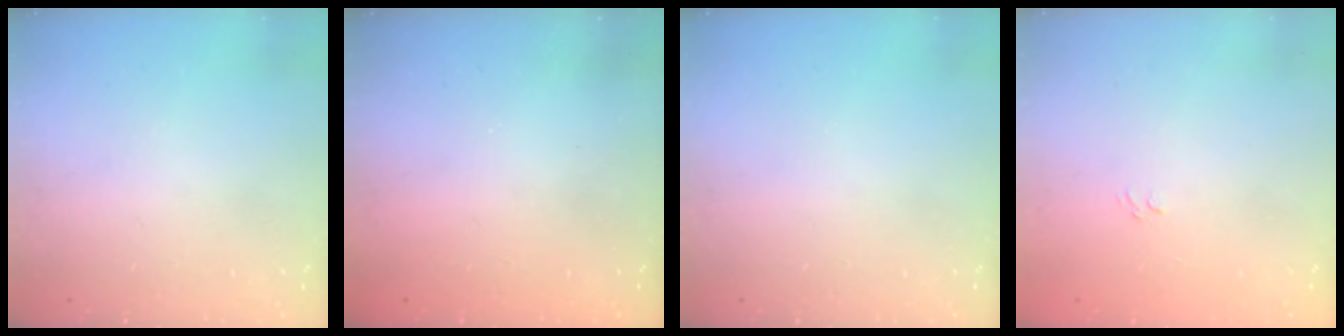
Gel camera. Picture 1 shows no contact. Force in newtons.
{"total": 2.4, "press": 2.3, "slide": 0.8}
{"total": 0.0}
{"total": 5.4, "press": 5.3, "slide": 1.0}